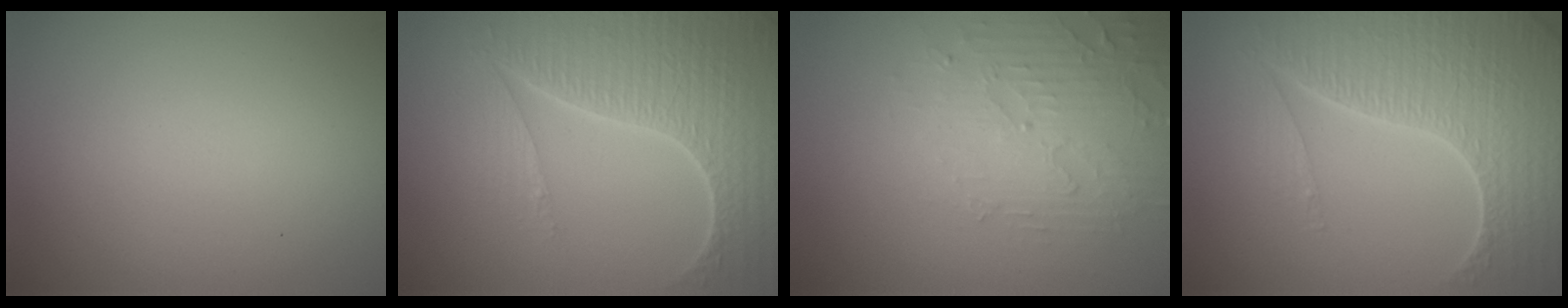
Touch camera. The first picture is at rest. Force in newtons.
{"total": 7.7, "press": 5.7, "slide": 5.2}
{"total": 3.8, "press": 3.4, "slide": 1.8}
{"total": 7.7, "press": 5.6, "slide": 5.3}